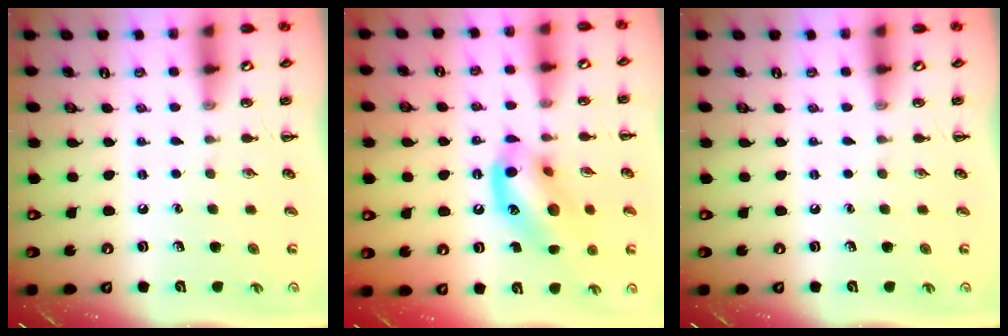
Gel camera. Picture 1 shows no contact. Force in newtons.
{"total": 13.9, "press": 13.7, "slide": 2.2}
{"total": 0.0}